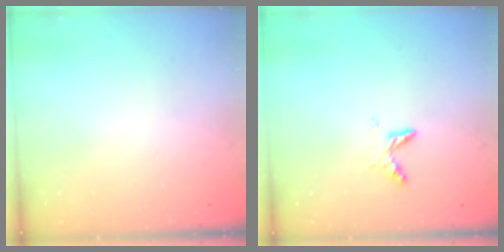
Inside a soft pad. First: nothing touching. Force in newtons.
{"total": 5.5, "press": 5.5, "slide": 0.6}